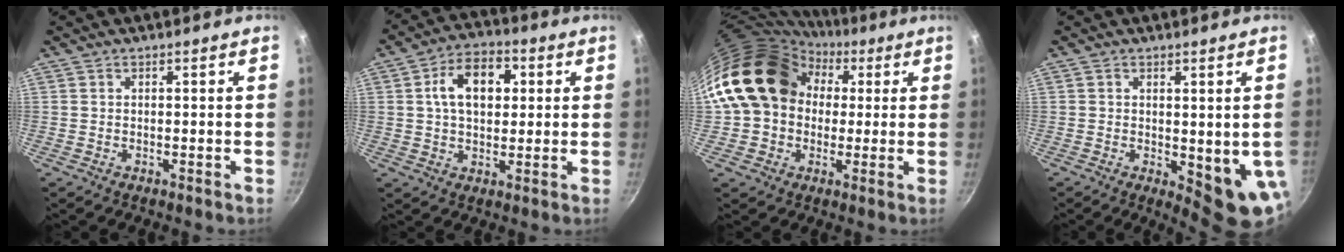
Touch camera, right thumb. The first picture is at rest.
{"total": 10.9, "force": [2.3, 7.2, 7.8], "torque": [-0.099, 0.013, 0.028]}
{"total": 17.0, "force": [3.2, 13.9, 9.2], "torque": [-0.126, 0.040, 0.048]}
{"total": 8.9, "force": [-0.5, 3.4, 8.2], "torque": [-0.081, -0.011, 0.001]}